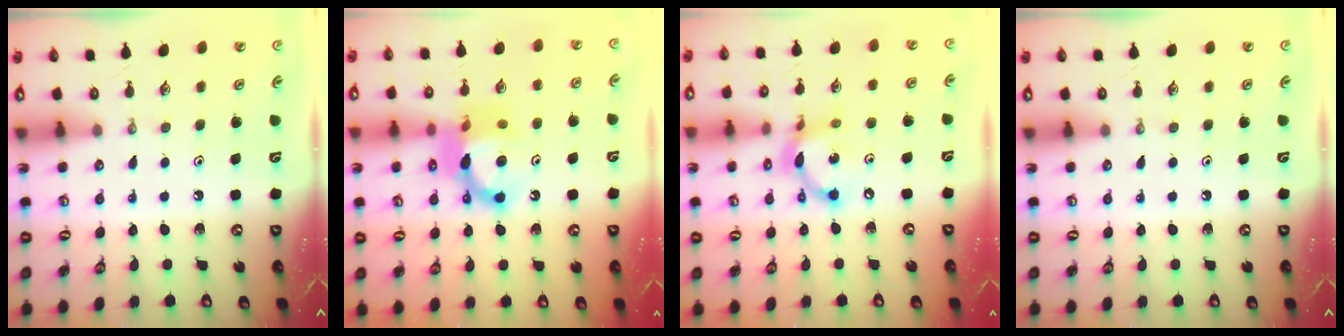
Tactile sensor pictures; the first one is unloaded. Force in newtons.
{"total": 12.5, "press": 12.4, "slide": 1.4}
{"total": 13.0, "press": 12.9, "slide": 0.9}
{"total": 0.0}